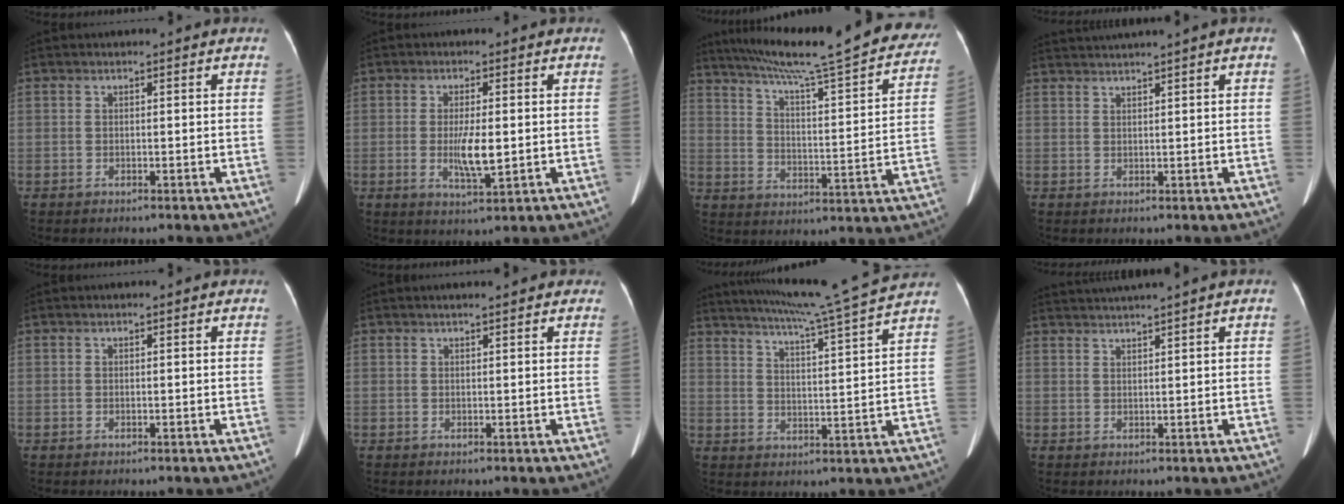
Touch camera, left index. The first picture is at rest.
{"total": 5.2, "force": [-0.5, 1.0, 5.1], "torque": [-0.099, -0.011, -0.007]}
{"total": 28.3, "force": [24.5, 2.6, 13.9], "torque": [-0.217, -0.038, 0.316]}
{"total": 3.5, "force": [2.9, -1.3, 1.5], "torque": [-0.026, 0.016, 0.057]}
{"total": 0.0}
{"total": 3.2, "force": [2.6, 0.8, 1.8], "torque": [-0.018, 0.018, 0.029]}
{"total": 14.1, "force": [12.6, -2.8, 5.7], "torque": [-0.107, -0.025, 0.177]}
{"total": 4.4, "force": [3.7, -1.6, 1.8], "torque": [-0.029, 0.017, 0.071]}